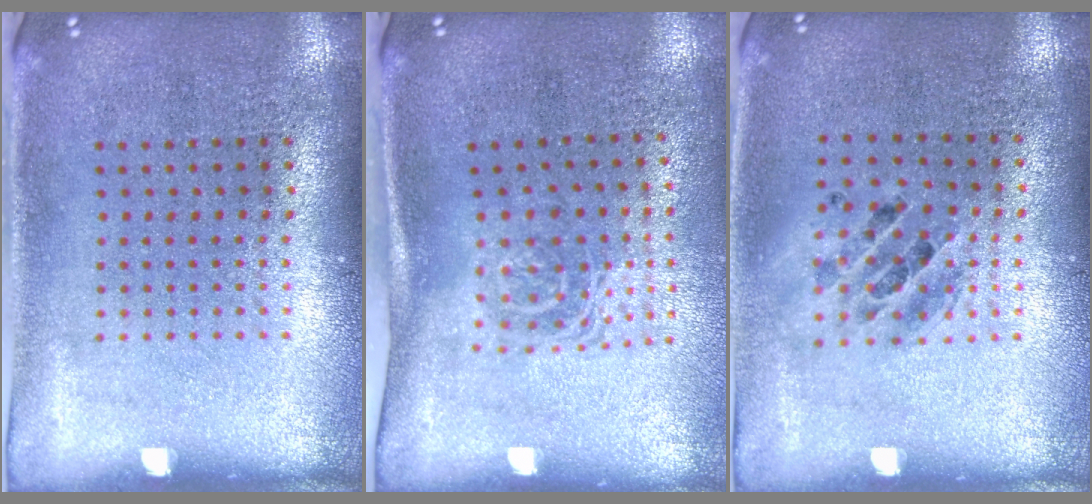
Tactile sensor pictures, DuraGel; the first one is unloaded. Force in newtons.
{"total": 1.7, "press": 1.1, "slide": 1.3}
{"total": 1.3, "press": 1.2, "slide": 0.5}